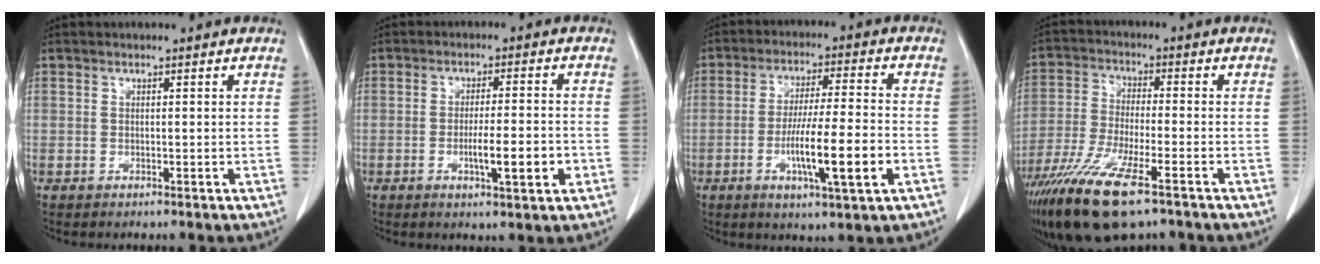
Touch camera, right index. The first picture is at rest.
{"total": 6.6, "force": [-1.9, 0.7, 6.2], "torque": [-0.097, -0.004, -0.025]}
{"total": 11.5, "force": [-3.5, 0.4, 11.0], "torque": [-0.191, -0.010, -0.059]}
{"total": 14.2, "force": [-9.3, 2.5, 10.5], "torque": [-0.212, -0.039, -0.167]}